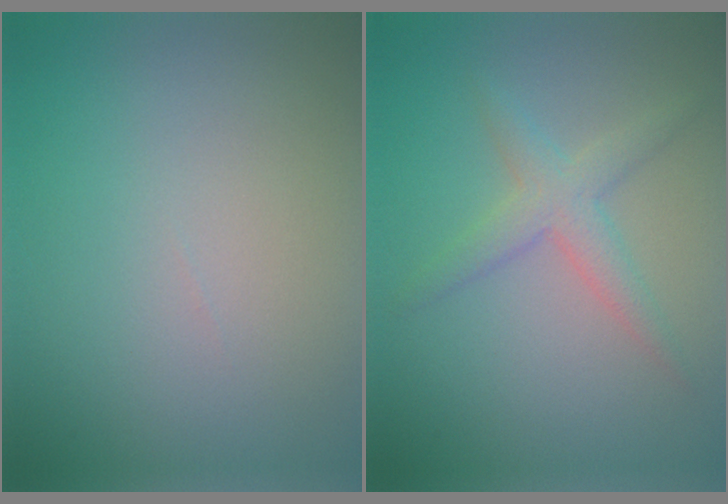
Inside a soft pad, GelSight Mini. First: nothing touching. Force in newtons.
{"total": 2.8, "press": 2.8, "slide": 0.2}